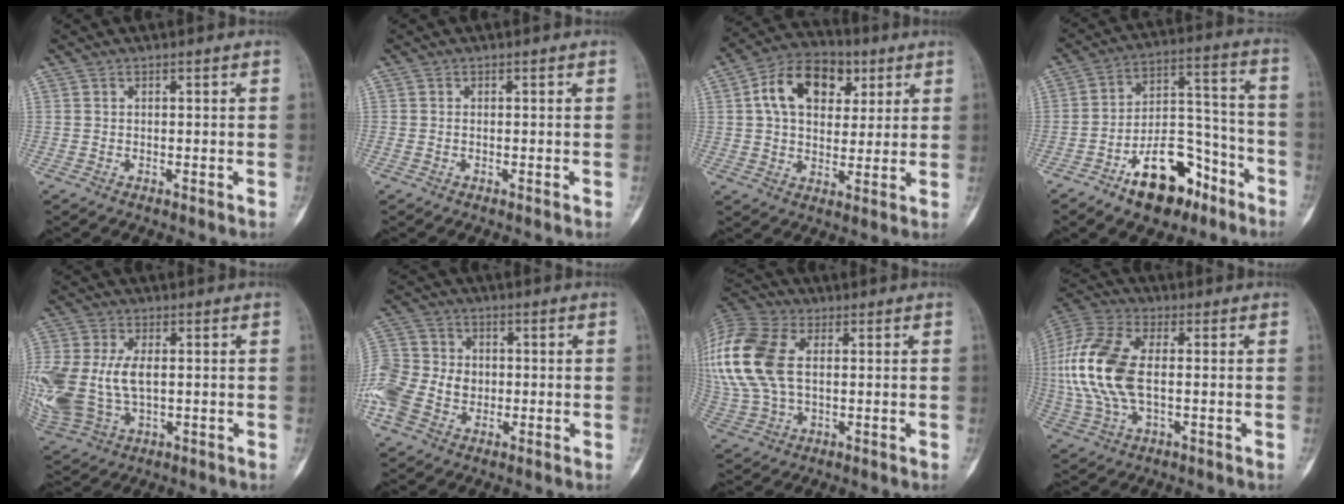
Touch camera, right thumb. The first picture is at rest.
{"total": 0.7, "force": [-0.1, 0.4, 0.5], "torque": [-0.012, 0.001, -0.001]}
{"total": 14.1, "force": [4.6, 9.6, 9.3], "torque": [-0.126, 0.004, 0.069]}
{"total": 16.1, "force": [-9.6, 8.7, 9.6], "torque": [-0.114, 0.091, -0.151]}
{"total": 18.7, "force": [0.1, 11.9, 14.5], "torque": [-0.371, -0.006, 0.023]}
{"total": 13.8, "force": [-2.3, 11.1, 7.9], "torque": [-0.178, 0.021, -0.044]}
{"total": 23.1, "force": [4.2, 14.8, 17.2], "torque": [-0.437, 0.023, 0.083]}
{"total": 16.7, "force": [0.3, 8.8, 14.2], "torque": [-0.328, 0.011, 0.006]}